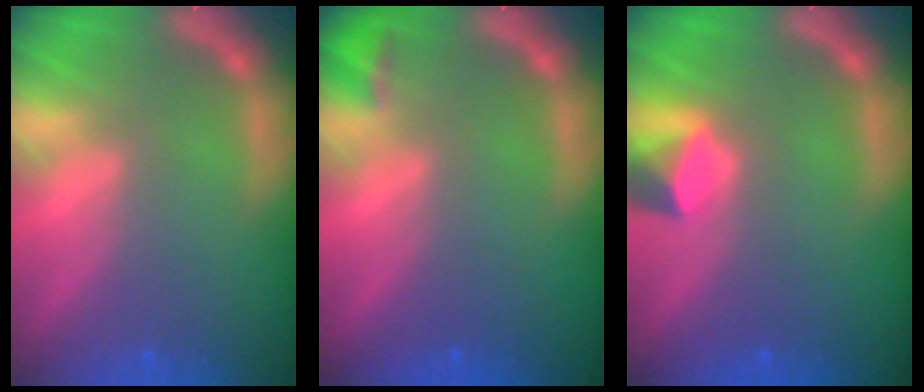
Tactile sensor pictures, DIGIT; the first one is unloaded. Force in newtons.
{"total": 1.4}
{"total": 2.4}